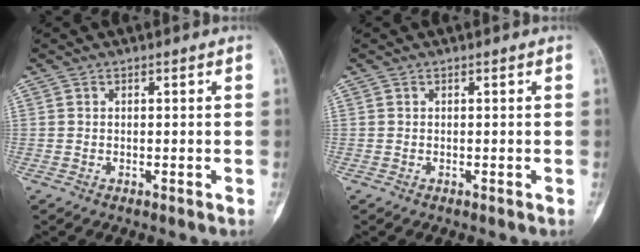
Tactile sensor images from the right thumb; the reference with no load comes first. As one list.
[{"total": 0.0}]